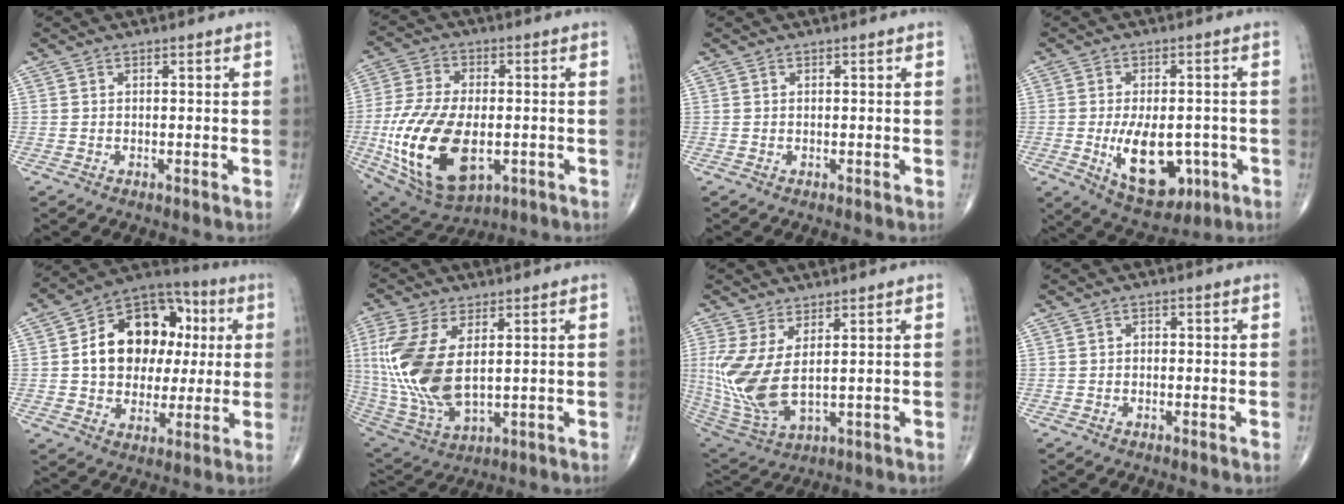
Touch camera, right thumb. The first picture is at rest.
{"total": 20.7, "force": [-4.2, 11.2, 16.9], "torque": [-0.337, -0.008, -0.057]}
{"total": 0.0}
{"total": 12.8, "force": [-3.2, 7.0, 10.2], "torque": [-0.138, -0.002, -0.033]}
{"total": 18.5, "force": [2.6, 13.6, 12.2], "torque": [-0.142, 0.023, 0.038]}
{"total": 17.1, "force": [2.4, 8.6, 14.6], "torque": [-0.334, -0.016, 0.061]}
{"total": 12.5, "force": [1.9, 5.3, 11.1], "torque": [-0.264, -0.025, 0.058]}
{"total": 1.0, "force": [-0.1, 0.7, 0.6], "torque": [-0.004, 0.006, -0.006]}